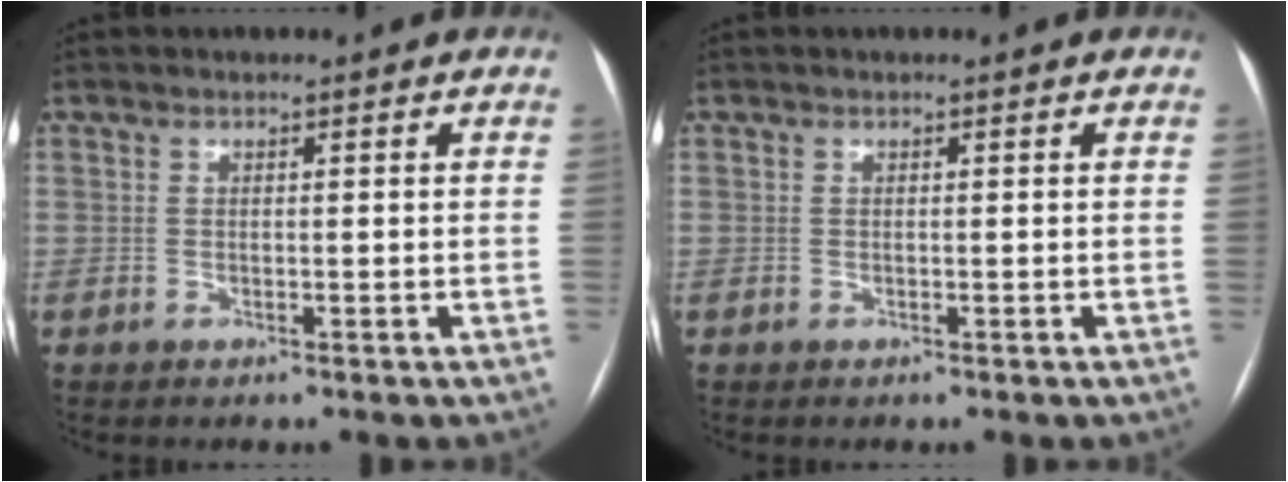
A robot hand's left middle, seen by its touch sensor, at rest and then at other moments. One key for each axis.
{"total": 0.0}